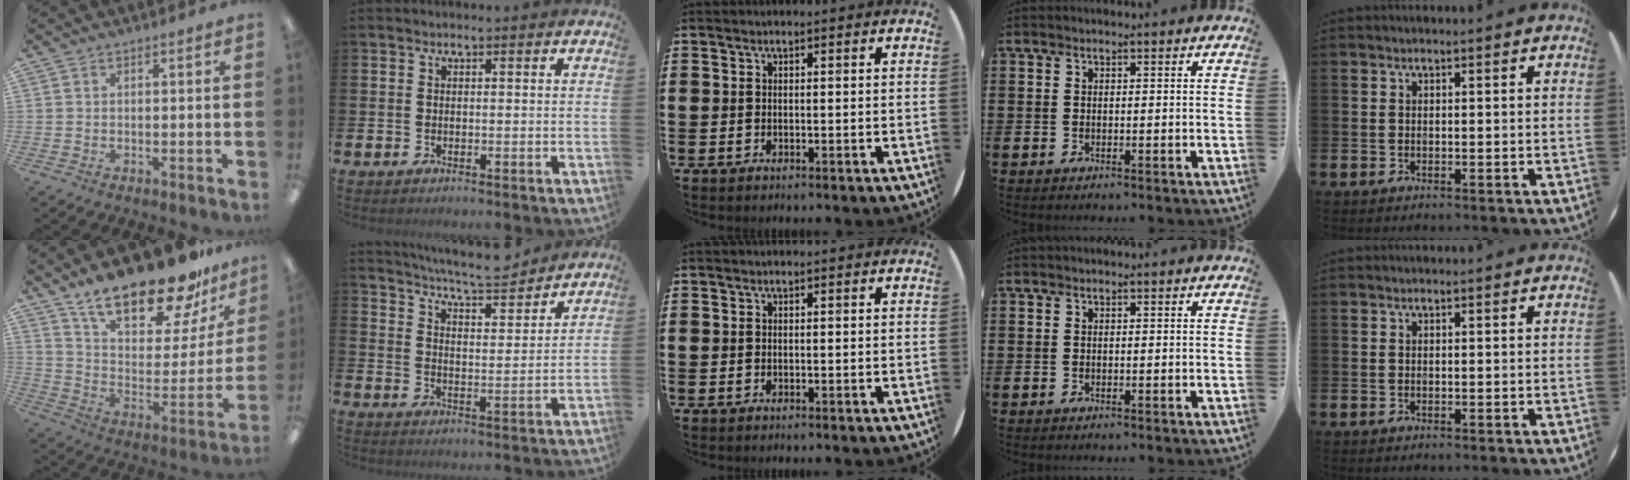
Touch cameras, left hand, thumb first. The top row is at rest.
{"thumb": {"total": 23.3, "force": [18.7, 7.7, 11.6], "torque": [-0.183, -0.126, 0.319]}, "index": {"total": 7.6, "force": [7.3, 1.0, 2.0], "torque": [-0.056, -0.052, 0.125]}}